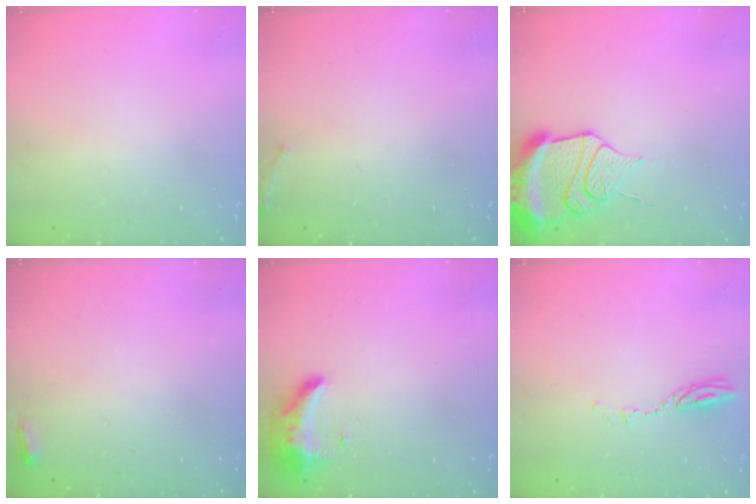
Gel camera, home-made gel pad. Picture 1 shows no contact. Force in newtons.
{"total": 5.6, "press": 5.3, "slide": 1.7}
{"total": 15.7, "press": 14.5, "slide": 6.0}
{"total": 2.7, "press": 2.6, "slide": 0.9}
{"total": 8.5, "press": 8.4, "slide": 1.4}
{"total": 3.4, "press": 3.4, "slide": 0.2}